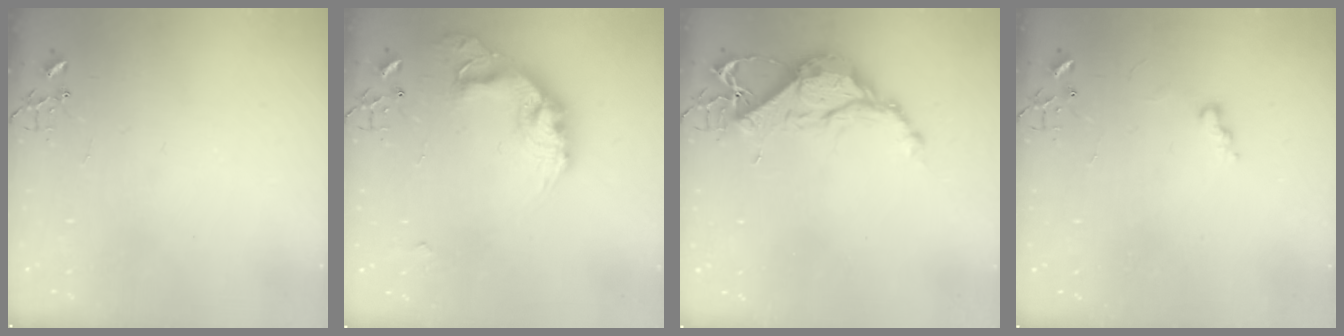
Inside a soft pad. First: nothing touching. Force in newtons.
{"total": 19.3, "press": 19.2, "slide": 1.2}
{"total": 12.8, "press": 12.7, "slide": 1.0}
{"total": 5.4, "press": 5.4, "slide": 0.7}